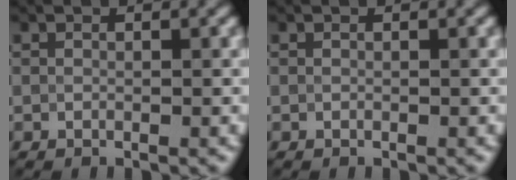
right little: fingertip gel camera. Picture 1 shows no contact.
{"total": 0.0}